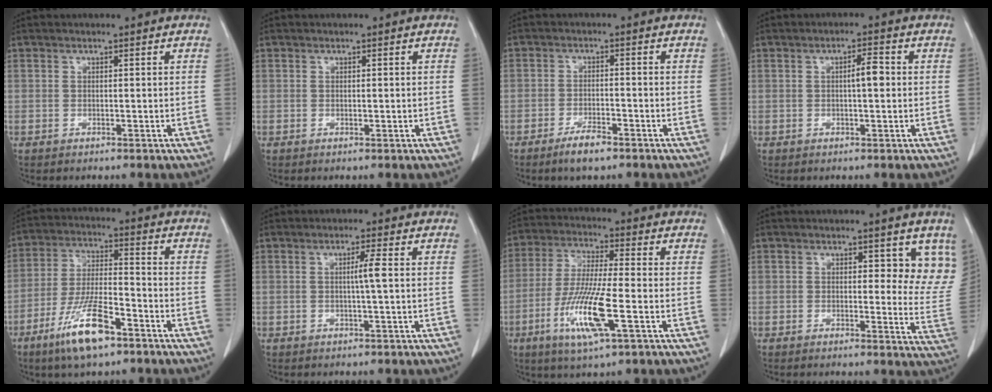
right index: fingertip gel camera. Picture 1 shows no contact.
{"total": 0.0}
{"total": 4.1, "force": [-2.9, 0.9, 2.7], "torque": [-0.052, -0.002, -0.052]}
{"total": 2.9, "force": [0.1, 0.5, 2.8], "torque": [-0.048, 0.005, 0.003]}
{"total": 11.5, "force": [-6.9, 2.3, 8.8], "torque": [-0.176, -0.018, -0.124]}
{"total": 2.3, "force": [0.1, -0.5, 2.2], "torque": [-0.040, 0.001, 0.003]}
{"total": 12.1, "force": [-4.2, 0.9, 11.3], "torque": [-0.231, -0.020, -0.079]}
{"total": 6.5, "force": [4.3, 3.0, 3.8], "torque": [-0.023, -0.025, 0.033]}